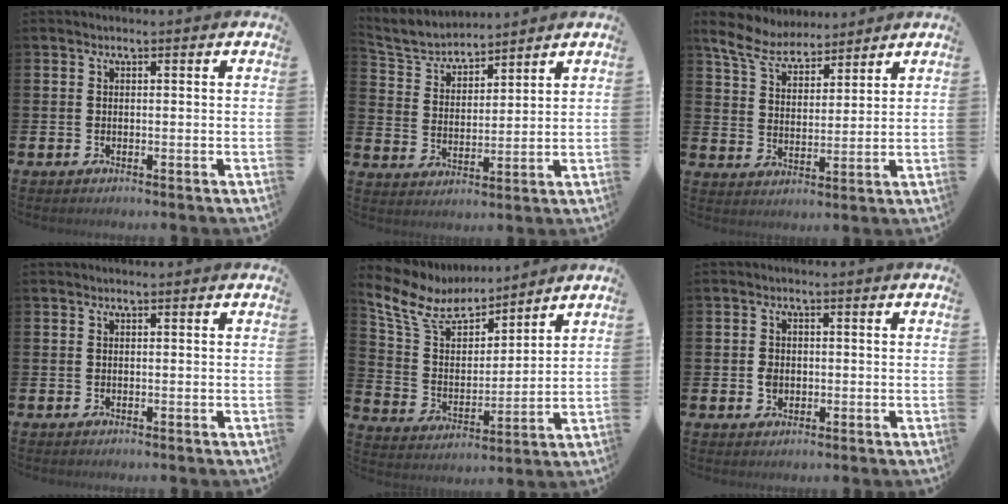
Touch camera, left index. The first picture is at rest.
{"total": 4.8, "force": [4.7, 1.2, 0.2], "torque": [-0.029, -0.027, 0.082]}
{"total": 6.6, "force": [6.1, 2.2, 1.4], "torque": [-0.058, -0.031, 0.110]}
{"total": 0.0}
{"total": 9.7, "force": [8.2, 4.0, 3.2], "torque": [-0.111, -0.046, 0.147]}
{"total": 2.2, "force": [-0.2, 1.9, 1.2], "torque": [-0.016, 0.006, -0.008]}